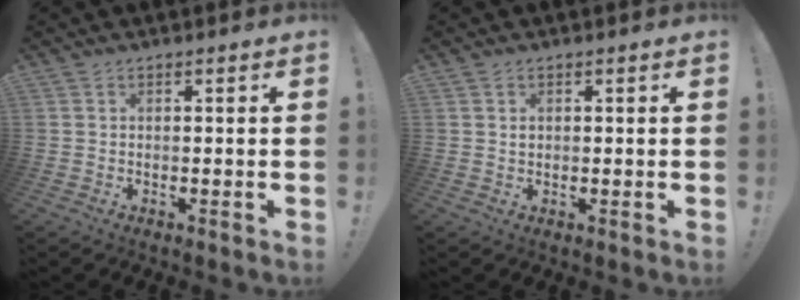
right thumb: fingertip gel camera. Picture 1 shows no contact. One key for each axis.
{"total": 0.9, "fx": 0.4, "fy": 0.7, "fz": 0.1, "tx": 0.005, "ty": 0.000, "tz": 0.007}